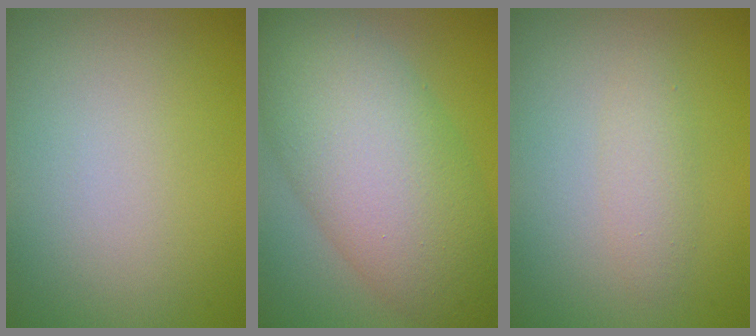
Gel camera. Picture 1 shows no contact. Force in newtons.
{"total": 11.0, "press": 11.0, "slide": 0.4}
{"total": 1.6, "press": 1.6, "slide": 0.1}